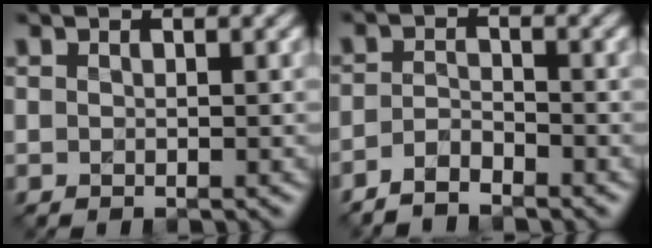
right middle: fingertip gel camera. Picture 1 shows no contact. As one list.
[{"total": 2.2, "force": [-1.9, 0.5, 1.1], "torque": [-0.023, 0.000, -0.043]}]